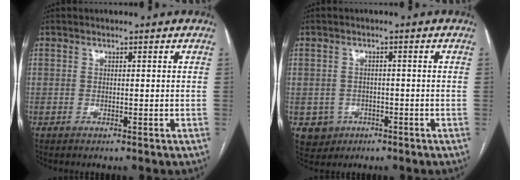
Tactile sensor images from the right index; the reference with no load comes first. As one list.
[{"total": 3.9, "force": [-1.4, 3.7, 0.3], "torque": [0.001, 0.010, -0.012]}]